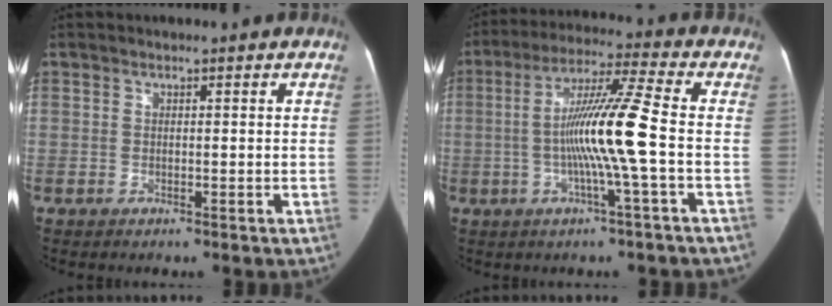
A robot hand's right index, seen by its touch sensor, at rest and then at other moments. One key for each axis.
{"total": 11.5, "fx": -1.7, "fy": -1.3, "fz": 11.4, "tx": -0.211, "ty": 0.004, "tz": -0.037}